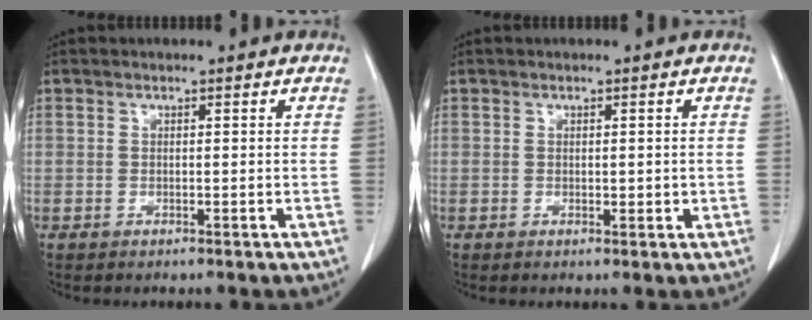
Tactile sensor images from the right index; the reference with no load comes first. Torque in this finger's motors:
{"motor_torque": [-0.02, 0.05, 0.03, 0.02]}